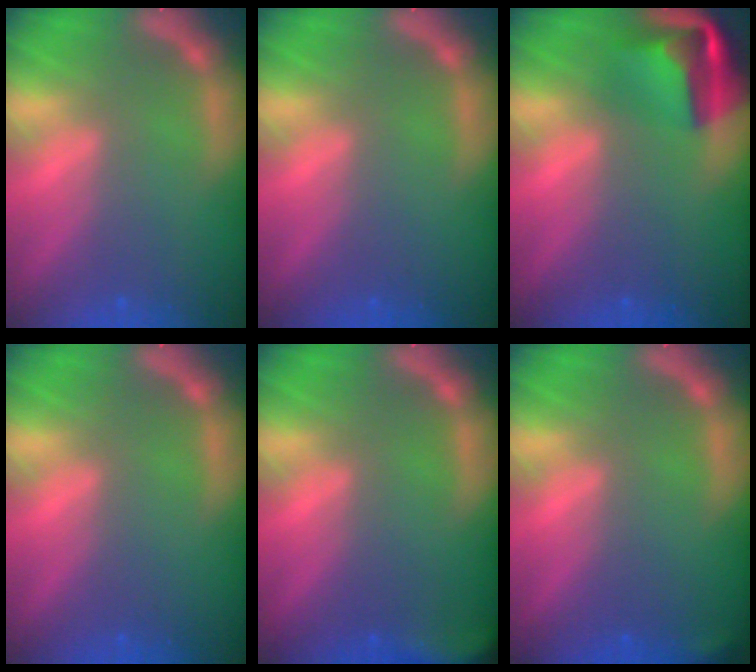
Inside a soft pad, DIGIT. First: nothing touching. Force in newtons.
{"total": 0.0}
{"total": 6.9}
{"total": 0.0}
{"total": 5.4}
{"total": 0.9}